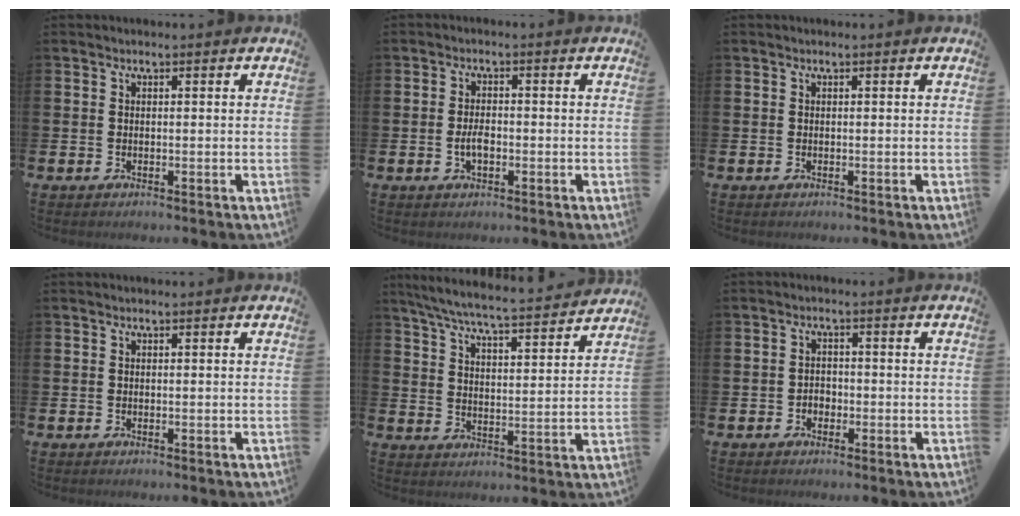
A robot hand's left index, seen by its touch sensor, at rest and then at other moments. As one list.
[{"total": 2.6, "force": [-0.6, 1.4, 2.2], "torque": [-0.036, 0.001, -0.012]}, {"total": 0.0}, {"total": 0.0}, {"total": 7.0, "force": [6.6, 0.3, 2.5], "torque": [-0.076, -0.043, 0.113]}, {"total": 1.6, "force": [-0.8, 1.3, 0.5], "torque": [-0.007, 0.000, -0.019]}]